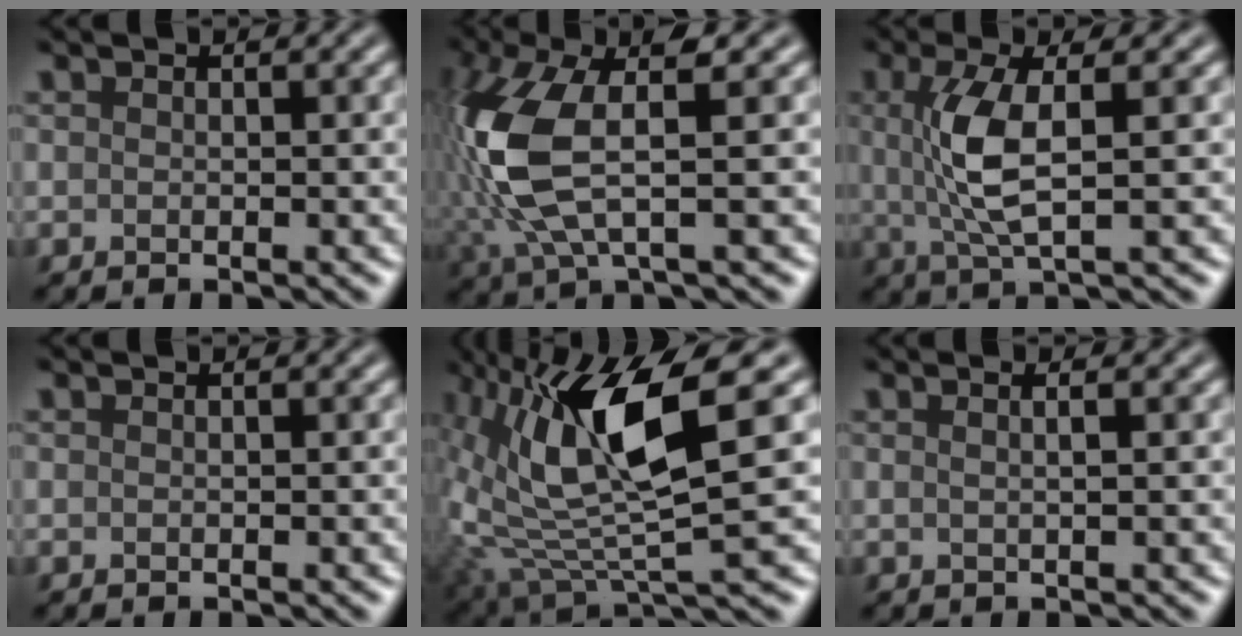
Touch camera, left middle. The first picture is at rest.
{"total": 9.5, "force": [0.5, 3.5, 8.9], "torque": [-0.217, 0.001, 0.008]}
{"total": 5.1, "force": [0.5, 1.4, 4.8], "torque": [-0.110, 0.000, 0.014]}
{"total": 0.0}
{"total": 11.5, "force": [2.1, 3.8, 10.7], "torque": [-0.209, -0.009, 0.043]}
{"total": 2.3, "force": [0.8, 1.1, 1.8], "torque": [-0.009, 0.006, -0.013]}